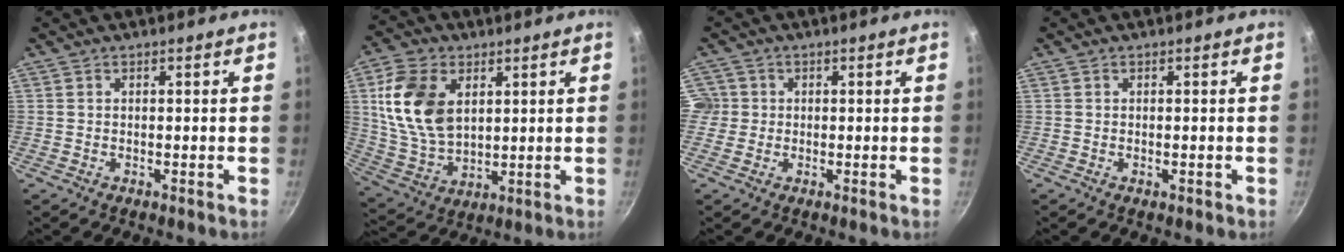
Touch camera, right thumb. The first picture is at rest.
{"total": 15.2, "force": [4.1, 9.9, 10.7], "torque": [-0.188, -0.013, 0.090]}
{"total": 3.7, "force": [-0.1, 3.6, 0.7], "torque": [0.010, 0.007, -0.007]}
{"total": 1.1, "force": [-0.3, 0.4, 0.9], "torque": [-0.014, 0.002, -0.006]}